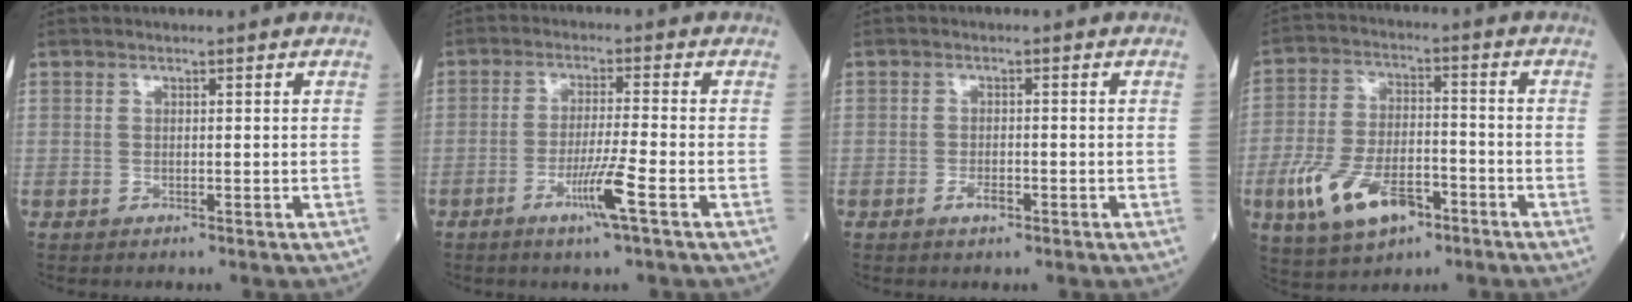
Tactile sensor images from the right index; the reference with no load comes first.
{"total": 6.1, "force": [-2.8, -0.7, 5.4], "torque": [-0.101, -0.013, -0.056]}
{"total": 1.8, "force": [-1.0, 0.7, 1.4], "torque": [-0.023, 0.001, -0.015]}
{"total": 12.5, "force": [-5.9, 5.8, 9.4], "torque": [-0.195, -0.001, -0.098]}